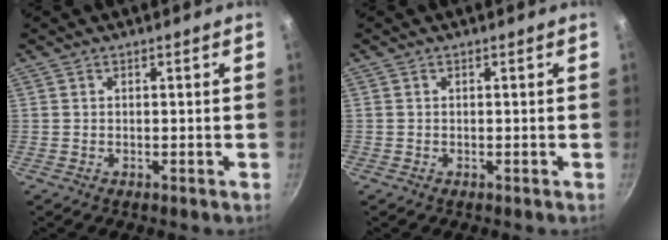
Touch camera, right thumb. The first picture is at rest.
{"total": 0.0}